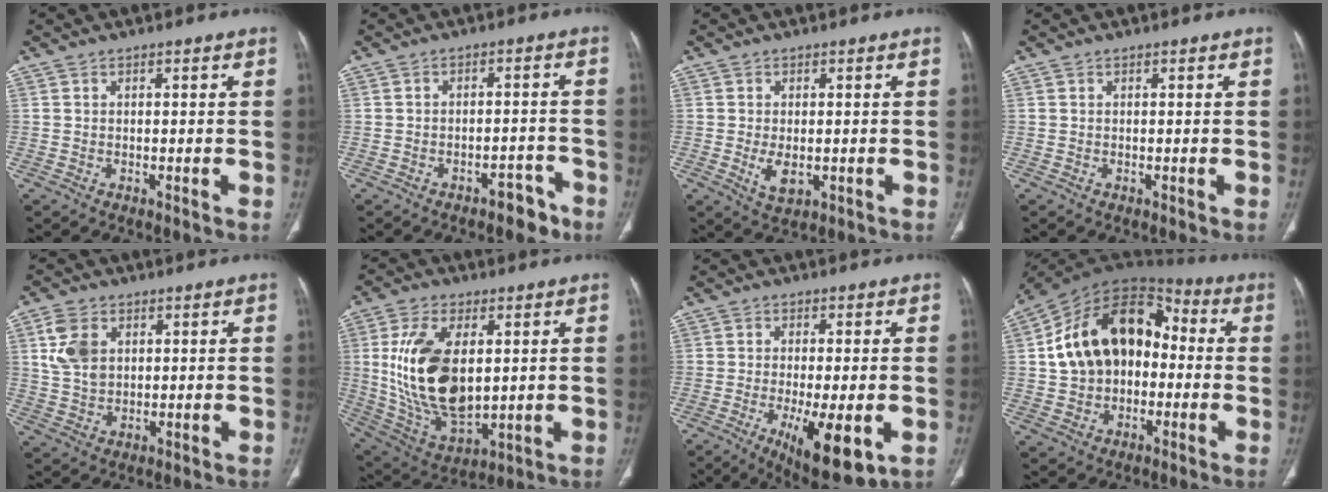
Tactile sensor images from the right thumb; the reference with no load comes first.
{"total": 4.8, "force": [-3.4, 2.6, 2.2], "torque": [-0.013, 0.036, -0.040]}
{"total": 4.1, "force": [-0.7, 2.4, 3.3], "torque": [-0.058, -0.008, -0.005]}
{"total": 0.0}
{"total": 7.5, "force": [2.3, 5.2, 4.9], "torque": [-0.089, -0.004, 0.051]}
{"total": 19.3, "force": [2.7, 10.4, 16.1], "torque": [-0.305, -0.020, 0.065]}
{"total": 12.7, "force": [-4.3, 3.9, 11.2], "torque": [-0.177, -0.018, -0.058]}
{"total": 19.8, "force": [0.5, 14.1, 13.9], "torque": [-0.209, 0.047, 0.001]}